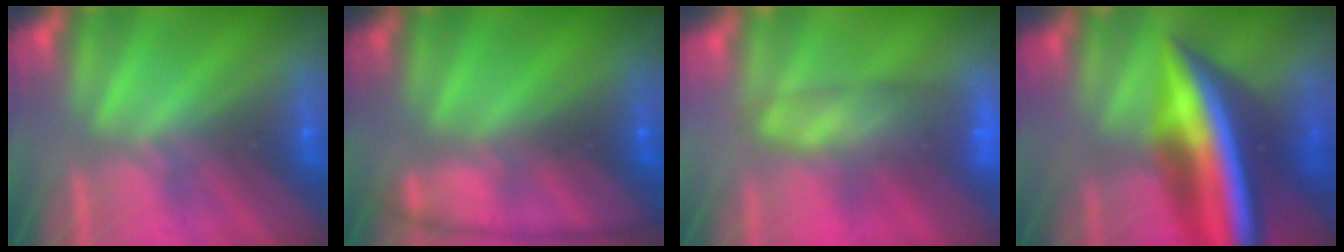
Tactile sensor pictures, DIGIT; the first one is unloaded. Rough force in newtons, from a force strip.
{"total": 7.9}
{"total": 8.4}
{"total": 7.8}